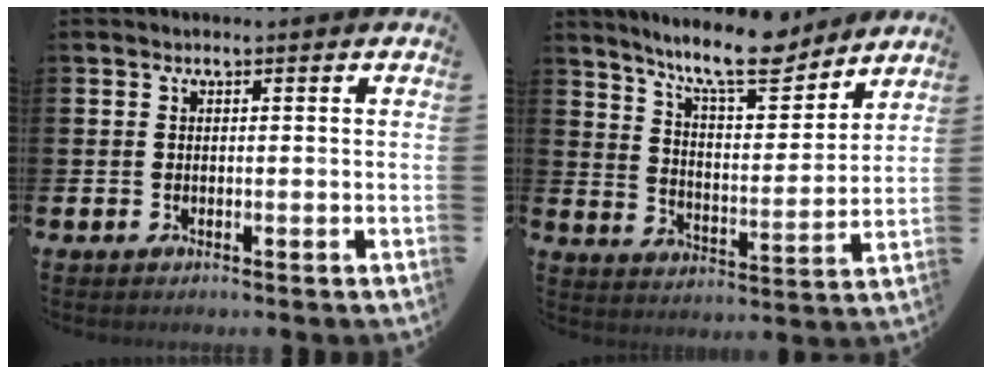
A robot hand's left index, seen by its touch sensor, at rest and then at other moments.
{"total": 11.6, "force": [10.1, 2.4, 5.1], "torque": [-0.105, -0.061, 0.176]}